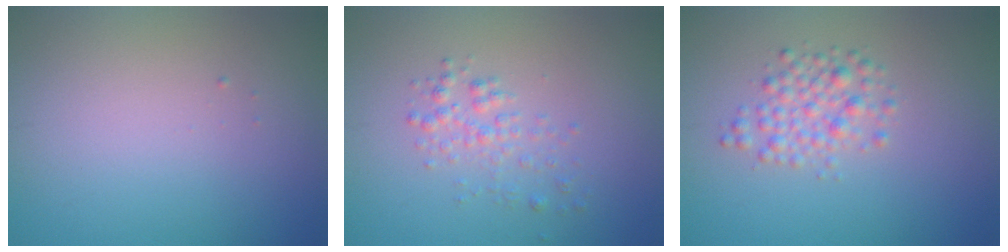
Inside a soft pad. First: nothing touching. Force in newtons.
{"total": 1.8, "press": 1.8, "slide": 0.1}
{"total": 2.6, "press": 2.6, "slide": 0.1}